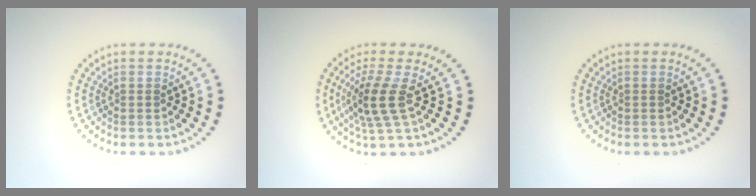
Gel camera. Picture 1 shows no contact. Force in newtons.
{"total": 3.5, "press": 2.7, "slide": 2.3}
{"total": 0.0}